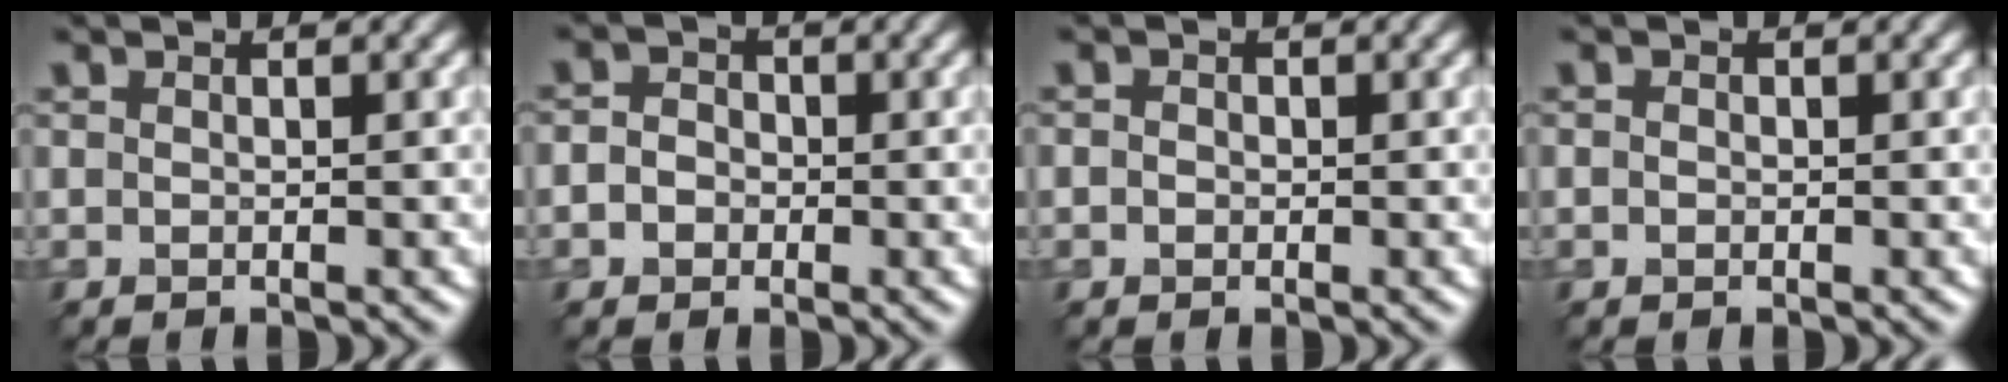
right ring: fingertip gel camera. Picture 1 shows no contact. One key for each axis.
{"total": 2.4, "fx": -0.4, "fy": 2.1, "fz": 1.0, "tx": -0.003, "ty": 0.006, "tz": -0.025}
{"total": 0.9, "fx": -0.1, "fy": 0.8, "fz": 0.3, "tx": -0.006, "ty": -0.003, "tz": -0.009}
{"total": 0.5, "fx": -0.1, "fy": 0.4, "fz": 0.3, "tx": -0.004, "ty": -0.003, "tz": -0.006}